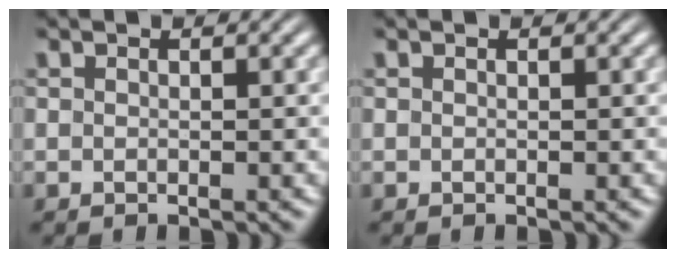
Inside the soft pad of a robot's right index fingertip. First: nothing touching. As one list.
[{"total": 0.0}]